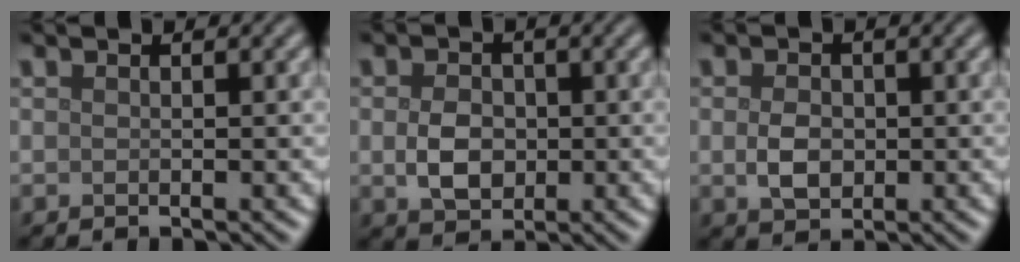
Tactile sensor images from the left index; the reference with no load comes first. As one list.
[{"total": 3.4, "force": [-0.2, 2.6, 2.3], "torque": [-0.045, -0.002, -0.007]}, {"total": 2.7, "force": [-0.1, 2.0, 1.8], "torque": [-0.036, -0.002, -0.003]}]